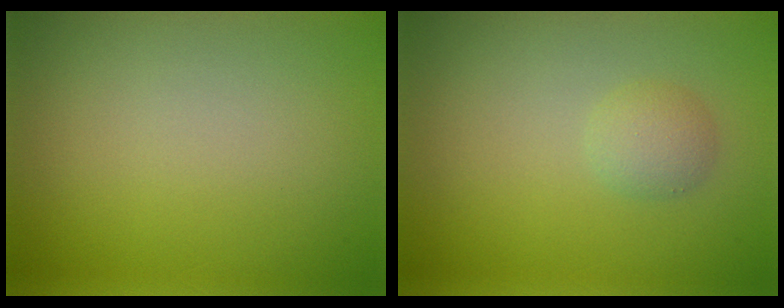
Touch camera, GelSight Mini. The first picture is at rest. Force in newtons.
{"total": 1.7, "press": 1.7, "slide": 0.1}